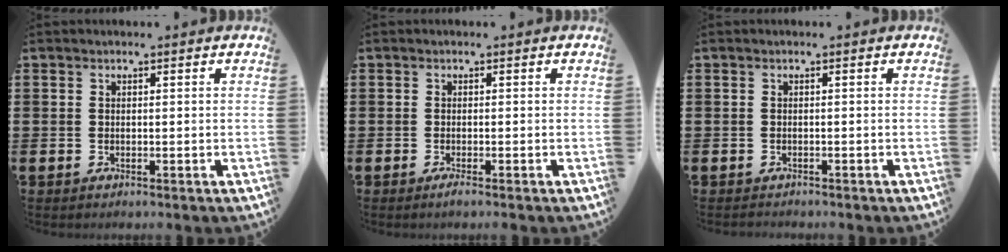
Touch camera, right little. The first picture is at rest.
{"total": 1.0, "force": [-0.6, 0.1, 0.8], "torque": [-0.014, -0.003, -0.011]}
{"total": 0.5, "force": [-0.5, 0.0, -0.1], "torque": [0.000, -0.001, -0.012]}